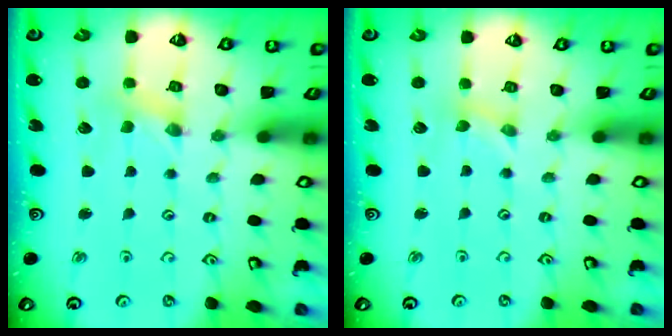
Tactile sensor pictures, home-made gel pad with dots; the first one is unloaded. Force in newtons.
{"total": 0.7, "press": 0.7, "slide": 0.1}